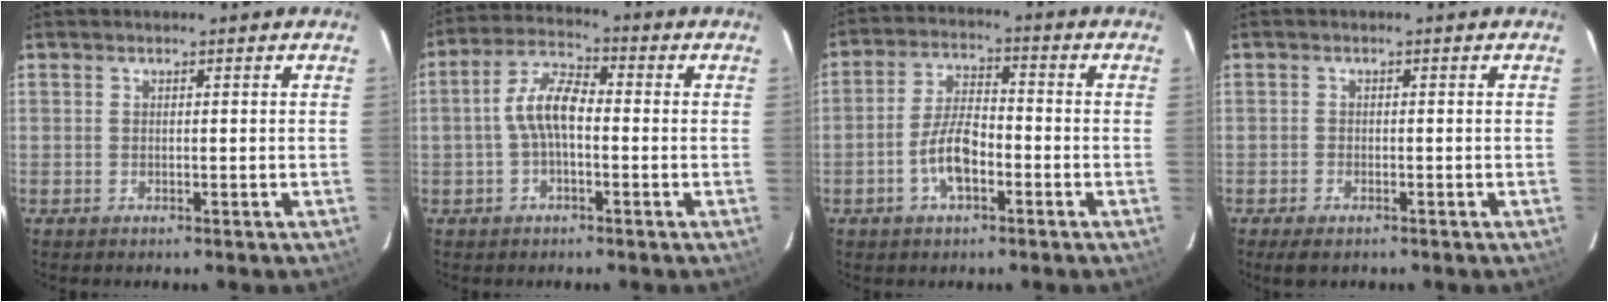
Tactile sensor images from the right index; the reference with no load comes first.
{"total": 7.4, "force": [-1.0, 3.2, 6.5], "torque": [-0.136, 0.020, -0.021]}
{"total": 7.6, "force": [-3.1, 3.2, 6.2], "torque": [-0.128, 0.009, -0.055]}
{"total": 2.9, "force": [-2.1, 1.3, 1.6], "torque": [-0.036, -0.008, -0.038]}